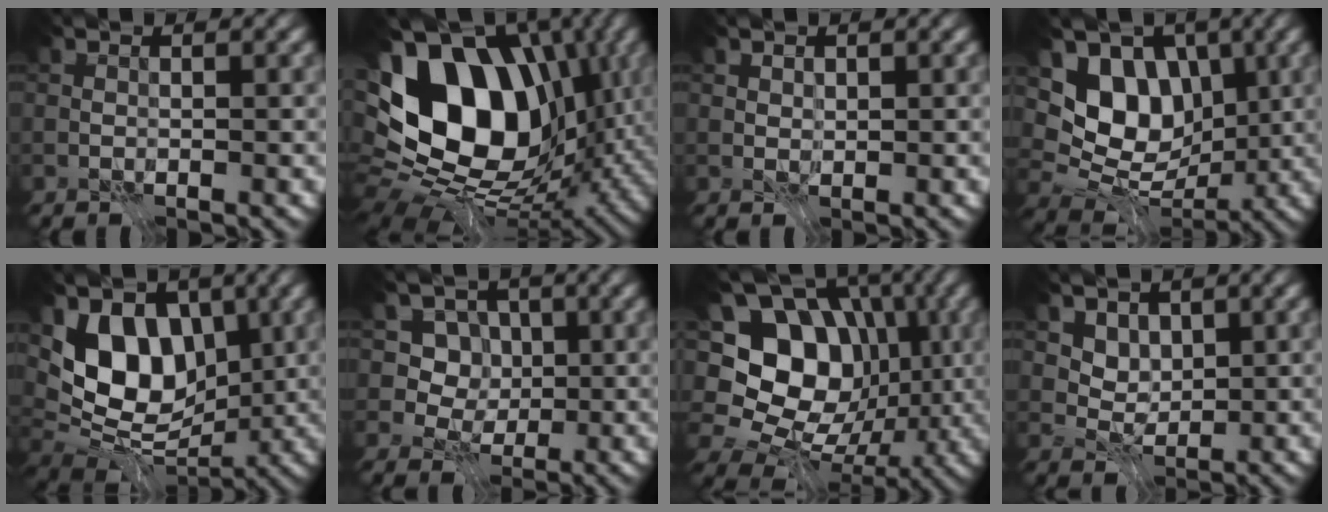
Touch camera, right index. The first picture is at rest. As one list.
[{"total": 17.1, "force": [2.0, 12.1, 11.9], "torque": [-0.211, -0.010, 0.034]}, {"total": 1.0, "force": [0.6, 0.6, 0.4], "torque": [-0.006, -0.004, 0.015]}, {"total": 8.5, "force": [1.5, 6.2, 5.5], "torque": [-0.084, -0.001, 0.020]}, {"total": 8.9, "force": [1.2, 5.9, 6.6], "torque": [-0.100, -0.010, 0.012]}, {"total": 5.6, "force": [1.6, 4.7, 2.4], "torque": [-0.032, -0.004, 0.020]}, {"total": 13.6, "force": [0.2, 11.0, 7.9], "torque": [-0.137, 0.015, -0.007]}, {"total": 3.9, "force": [1.9, 2.9, 1.7], "torque": [-0.045, -0.021, 0.052]}]